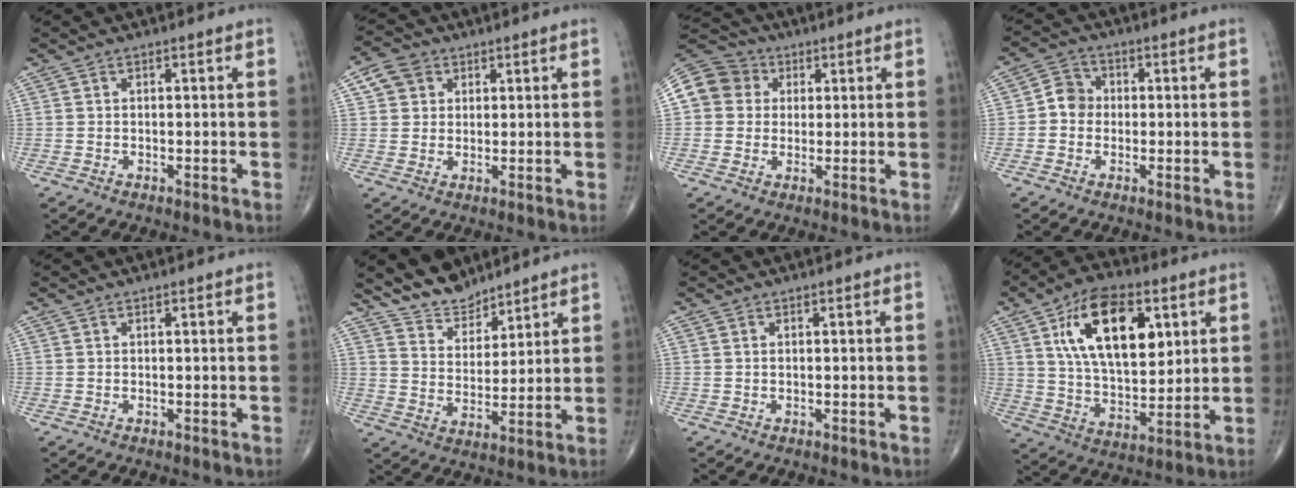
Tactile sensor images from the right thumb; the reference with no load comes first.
{"total": 5.3, "force": [2.0, 4.4, 2.0], "torque": [-0.020, 0.002, 0.034]}
{"total": 10.0, "force": [1.9, 9.1, 3.5], "torque": [-0.053, 0.020, 0.023]}
{"total": 4.8, "force": [-0.5, 4.3, 2.1], "torque": [-0.015, 0.014, -0.020]}
{"total": 0.0}
{"total": 8.5, "force": [7.5, 3.5, 1.7], "torque": [-0.004, -0.056, 0.146]}
{"total": 0.0}
{"total": 19.4, "force": [6.9, 10.3, 14.9], "torque": [-0.215, -0.023, 0.123]}